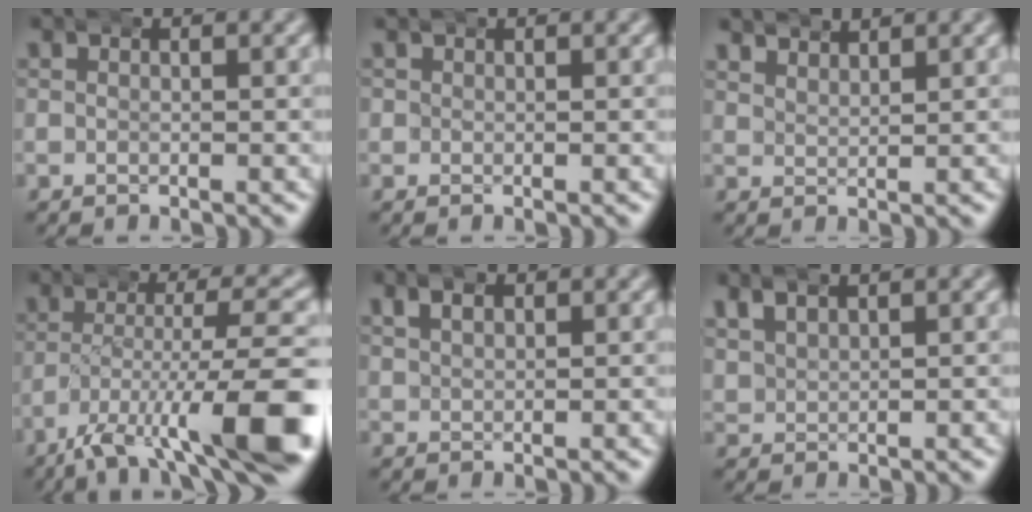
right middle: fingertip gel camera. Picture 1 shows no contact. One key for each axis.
{"total": 0.6, "fx": 0.2, "fy": 0.5, "fz": -0.1, "tx": -0.001, "ty": -0.001, "tz": 0.005}
{"total": 2.1, "fx": 2.1, "fy": 0.3, "fz": 0.0, "tx": -0.009, "ty": -0.001, "tz": 0.040}
{"total": 9.9, "fx": -4.9, "fy": 2.7, "fz": 8.2, "tx": -0.126, "ty": -0.014, "tz": -0.072}
{"total": 1.5, "fx": 0.8, "fy": 1.0, "fz": 0.8, "tx": -0.013, "ty": 0.003, "tz": 0.017}
{"total": 2.6, "fx": 1.5, "fy": 1.8, "fz": 1.0, "tx": -0.026, "ty": 0.000, "tz": 0.032}